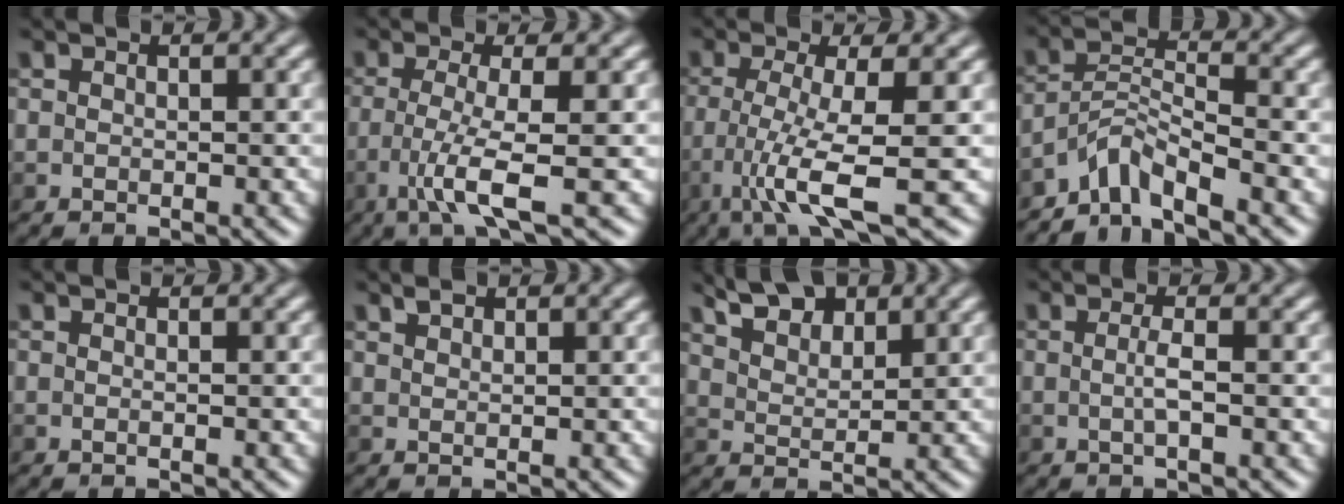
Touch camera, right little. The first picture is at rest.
{"total": 4.6, "force": [-1.9, 0.2, 4.2], "torque": [-0.088, -0.003, -0.039]}
{"total": 6.1, "force": [-2.3, 0.5, 5.6], "torque": [-0.112, -0.004, -0.044]}
{"total": 3.6, "force": [-3.4, 0.0, 1.2], "torque": [-0.023, 0.009, -0.074]}
{"total": 0.0}
{"total": 0.7, "force": [0.7, 0.1, 0.1], "torque": [-0.003, 0.000, 0.017]}
{"total": 5.7, "force": [4.5, 2.2, 2.6], "torque": [-0.061, 0.016, 0.073]}
{"total": 1.1, "force": [-0.4, -0.4, 1.0], "torque": [-0.024, 0.002, -0.006]}